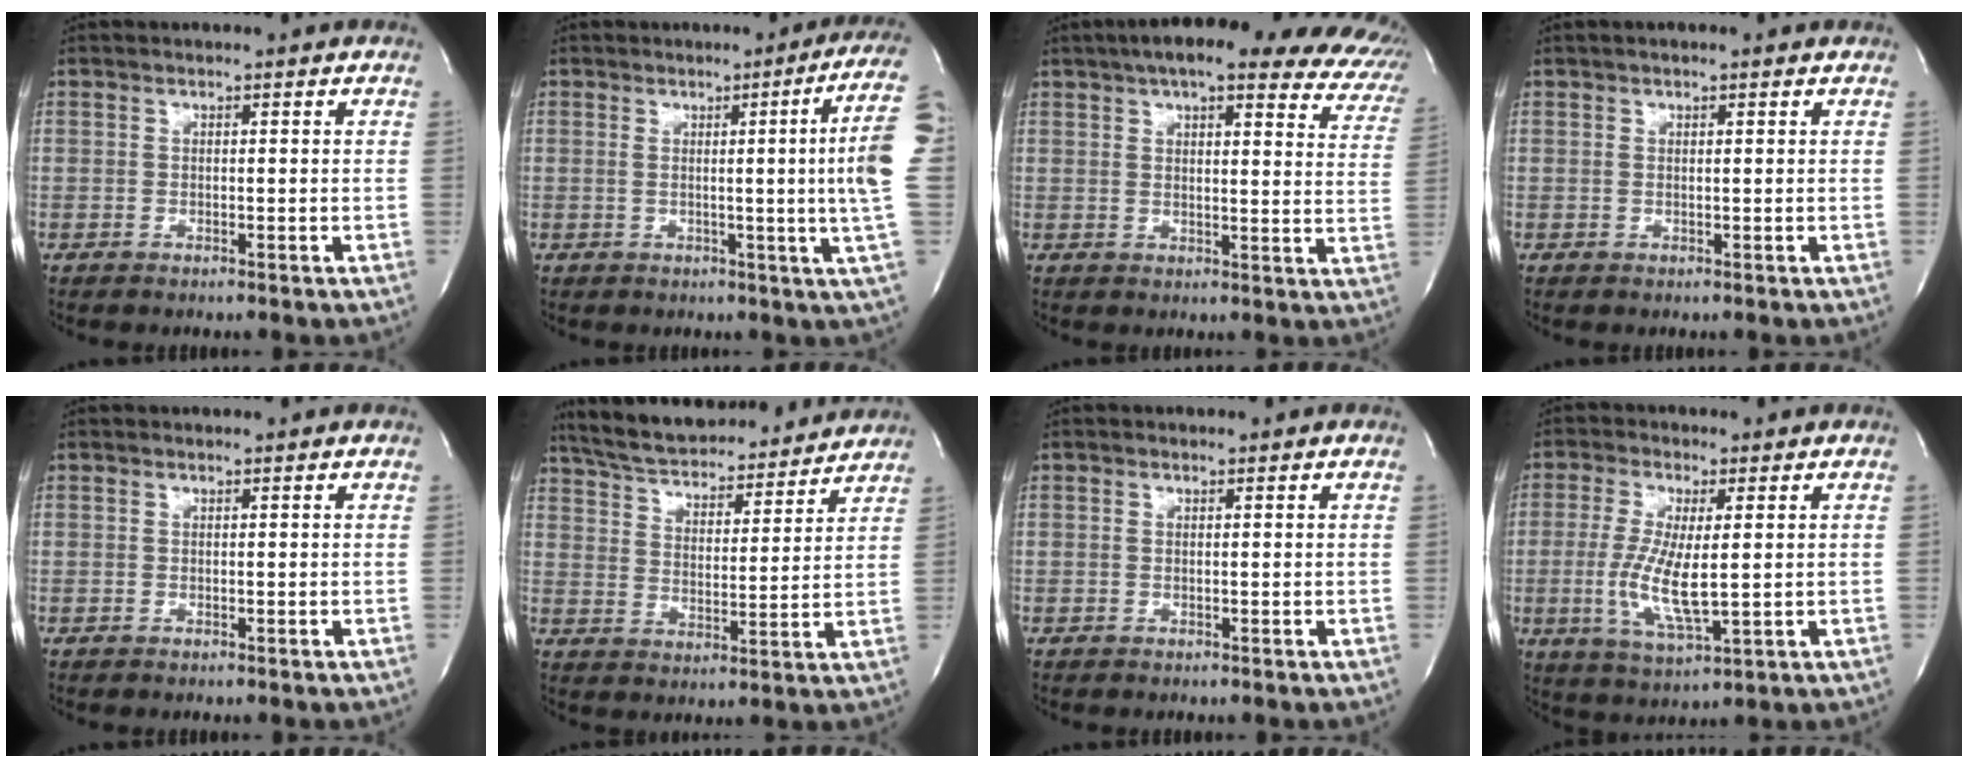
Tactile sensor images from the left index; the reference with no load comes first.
{"total": 10.5, "force": [1.3, -2.8, 10.0], "torque": [-0.106, -0.008, 0.009]}
{"total": 26.6, "force": [21.6, 5.8, 14.3], "torque": [-0.178, -0.012, 0.237]}
{"total": 1.3, "force": [0.8, 0.1, 1.0], "torque": [-0.024, 0.011, 0.011]}
{"total": 0.0}
{"total": 19.5, "force": [18.0, 4.2, 6.4], "torque": [-0.108, 0.020, 0.265]}
{"total": 0.0}
{"total": 8.9, "force": [-0.3, 1.9, 8.7], "torque": [-0.187, -0.016, -0.003]}